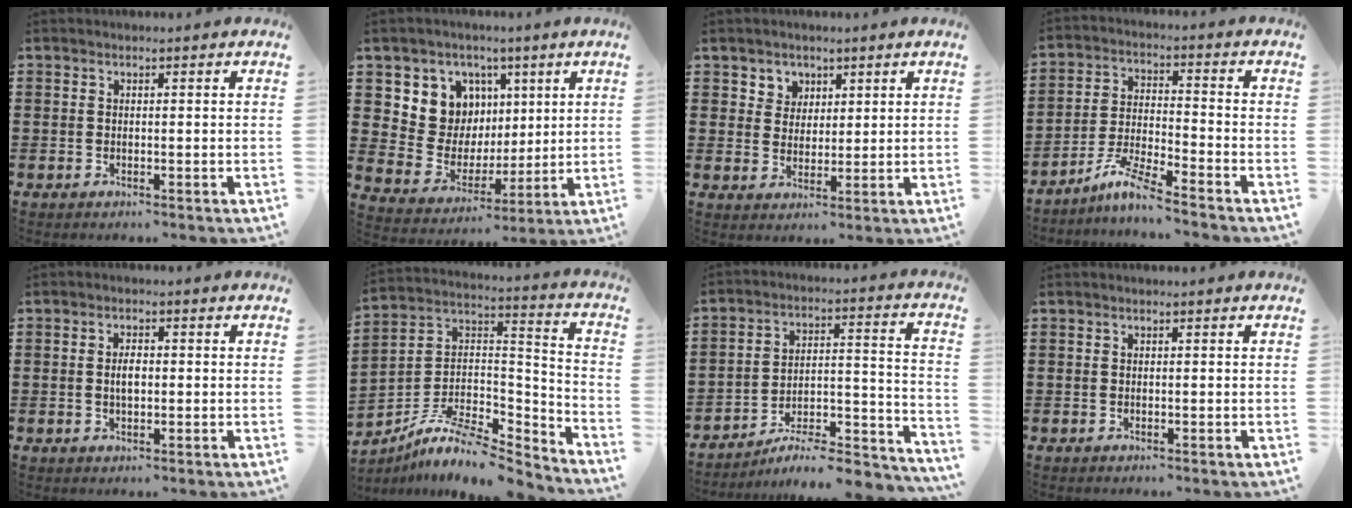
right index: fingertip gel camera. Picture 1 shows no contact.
{"total": 8.8, "force": [2.8, 8.2, 1.6], "torque": [-0.067, -0.031, 0.056]}
{"total": 3.6, "force": [2.0, 3.0, -0.1], "torque": [-0.016, 0.011, 0.036]}
{"total": 6.7, "force": [-5.7, -0.3, 3.5], "torque": [-0.085, -0.017, -0.115]}
{"total": 2.6, "force": [0.0, 1.2, 2.3], "torque": [-0.045, 0.004, -0.001]}
{"total": 9.6, "force": [-7.6, 3.4, 4.9], "torque": [-0.101, 0.013, -0.152]}
{"total": 7.1, "force": [-6.5, 0.9, 2.5], "torque": [-0.034, 0.001, -0.130]}
{"total": 0.0}